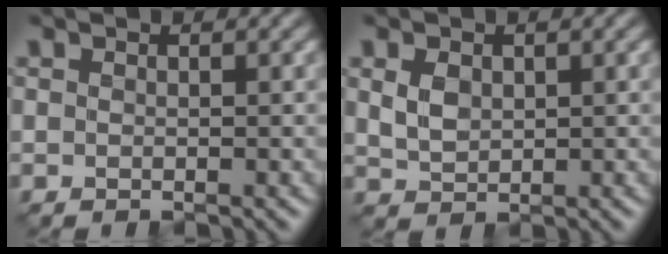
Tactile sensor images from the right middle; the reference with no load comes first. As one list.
[{"total": 1.9, "force": [0.4, 1.5, 1.2], "torque": [-0.029, -0.006, 0.011]}]